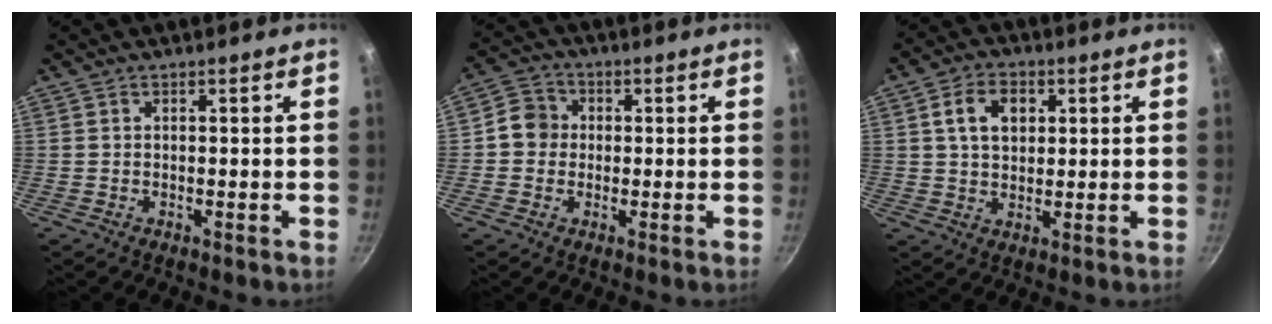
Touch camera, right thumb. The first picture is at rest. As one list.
[{"total": 5.8, "force": [0.0, 5.3, 2.2], "torque": [-0.010, 0.013, -0.017]}, {"total": 7.7, "force": [2.2, 5.4, 5.0], "torque": [-0.068, 0.004, 0.034]}]